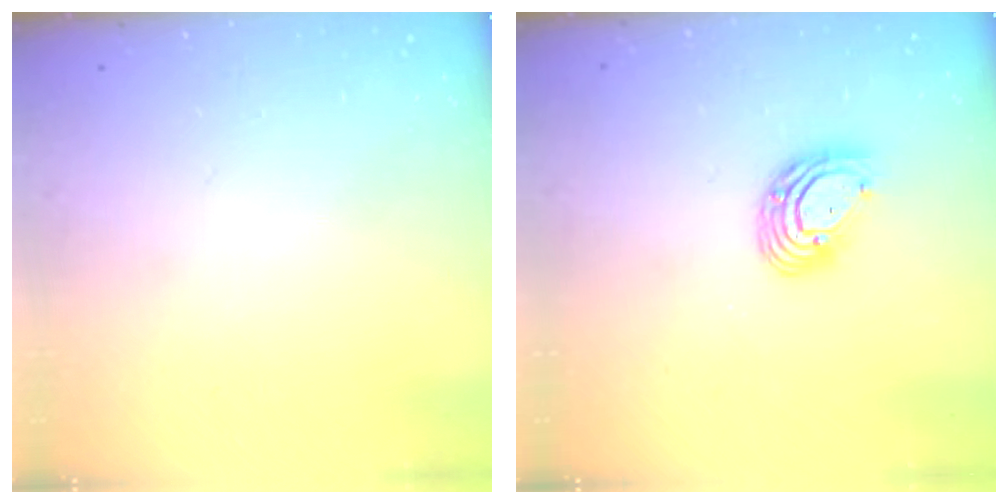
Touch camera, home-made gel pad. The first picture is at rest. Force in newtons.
{"total": 9.6, "press": 9.4, "slide": 1.9}